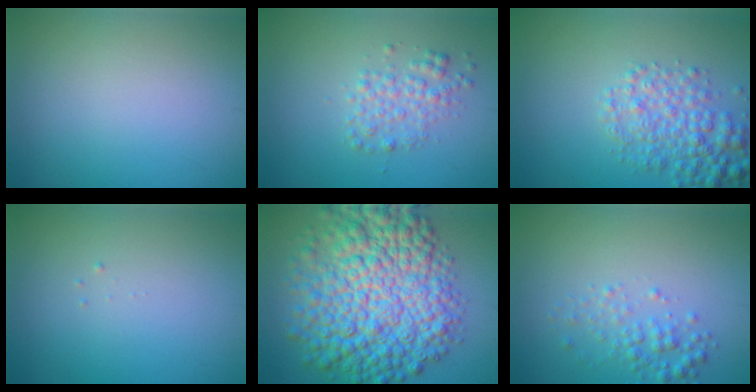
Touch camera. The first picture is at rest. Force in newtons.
{"total": 2.2, "press": 2.2, "slide": 0.0}
{"total": 4.2, "press": 4.2, "slide": 0.1}
{"total": 0.0}
{"total": 12.0, "press": 12.0, "slide": 0.2}
{"total": 2.0, "press": 2.0, "slide": 0.1}